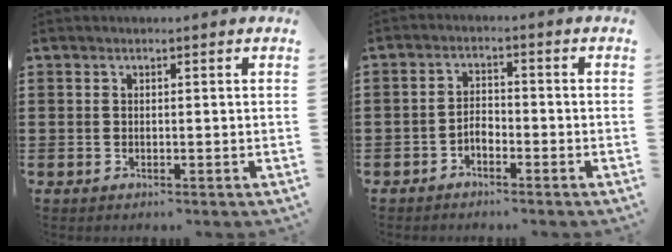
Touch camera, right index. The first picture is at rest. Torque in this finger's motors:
{"motor_torque": [2.14, 0.00, 0.05, 0.02]}